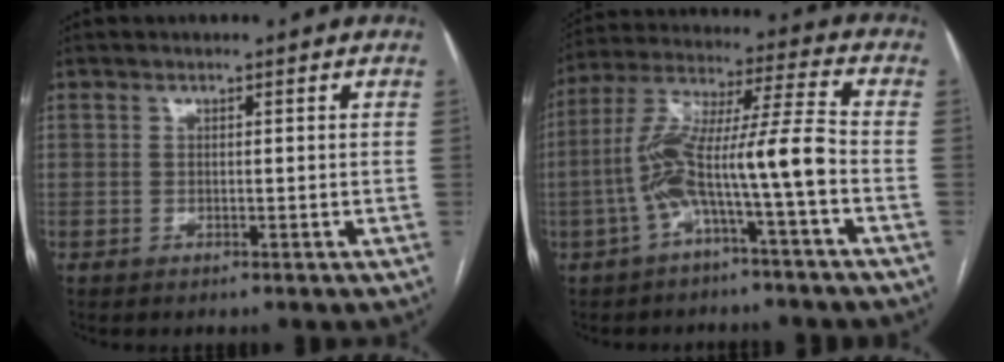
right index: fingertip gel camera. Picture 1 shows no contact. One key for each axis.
{"total": 12.0, "fx": -3.8, "fy": -0.2, "fz": 11.4, "tx": -0.224, "ty": 0.034, "tz": -0.073}